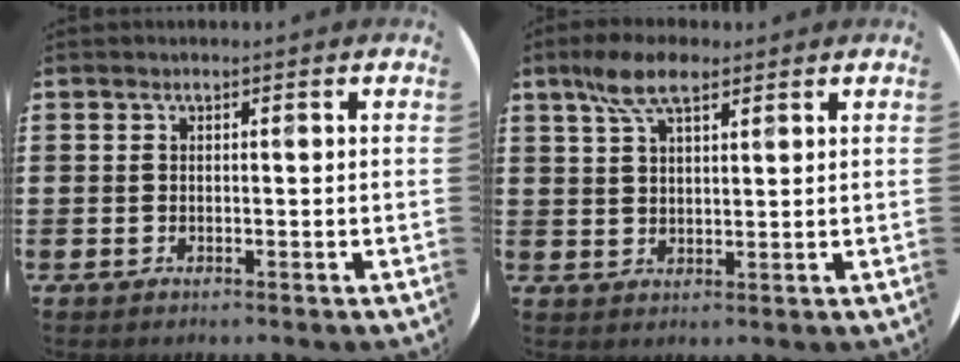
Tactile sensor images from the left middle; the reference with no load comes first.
{"total": 6.4, "force": [4.2, 2.4, 4.1], "torque": [-0.090, 0.006, 0.076]}